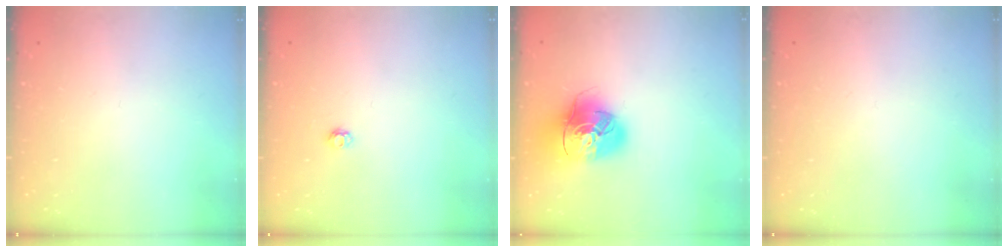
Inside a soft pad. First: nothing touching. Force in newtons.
{"total": 2.9, "press": 2.9, "slide": 0.4}
{"total": 17.5, "press": 17.3, "slide": 2.6}
{"total": 0.8, "press": 0.8, "slide": 0.0}